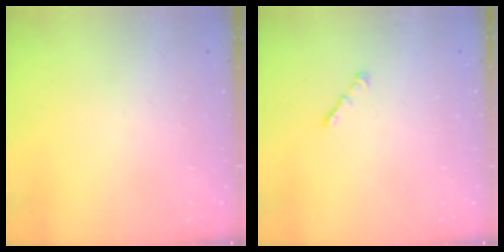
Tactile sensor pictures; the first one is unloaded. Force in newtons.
{"total": 1.0, "press": 0.9, "slide": 0.5}